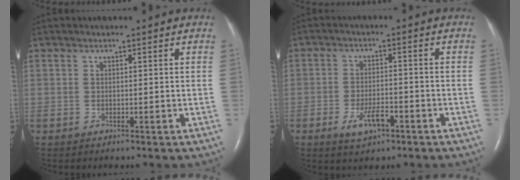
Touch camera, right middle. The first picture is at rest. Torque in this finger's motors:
{"motor_torque": [0.06, -0.09, 0.30, 0.08]}